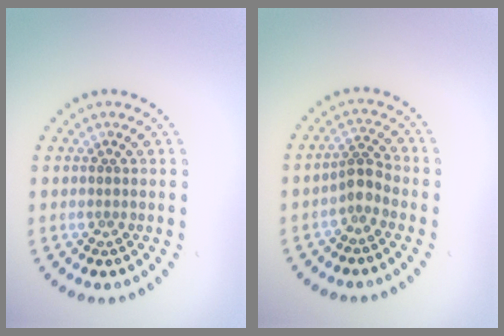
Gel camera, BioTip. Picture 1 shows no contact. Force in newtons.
{"total": 2.0, "press": 1.6, "slide": 1.2}